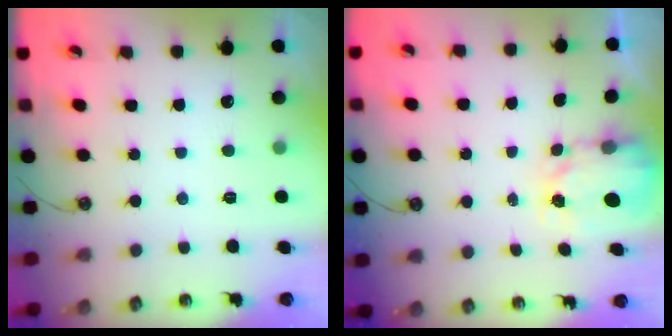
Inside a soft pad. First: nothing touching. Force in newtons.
{"total": 4.2, "press": 4.2, "slide": 0.6}